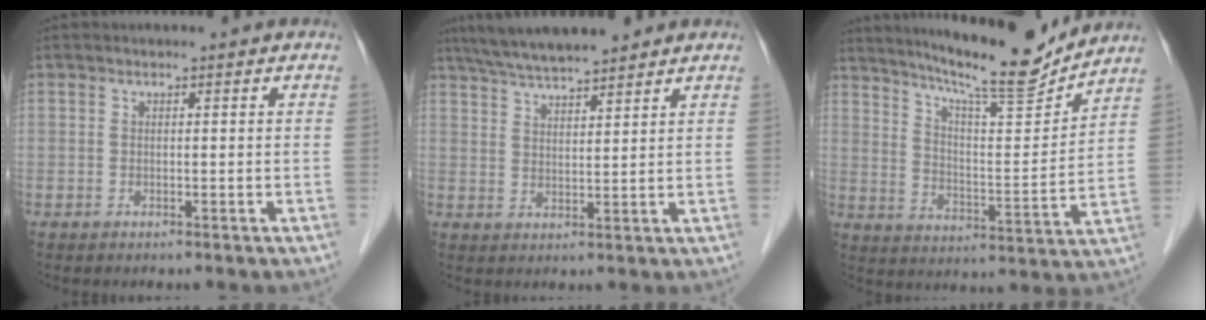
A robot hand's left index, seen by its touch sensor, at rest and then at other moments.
{"total": 9.3, "force": [8.2, 0.8, 4.4], "torque": [-0.073, 0.026, 0.136]}
{"total": 15.8, "force": [14.3, 0.5, 6.7], "torque": [-0.115, -0.009, 0.222]}